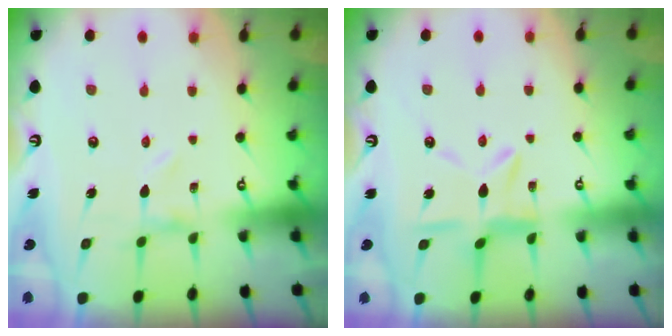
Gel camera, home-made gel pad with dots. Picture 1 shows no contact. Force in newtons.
{"total": 9.0, "press": 8.9, "slide": 0.7}